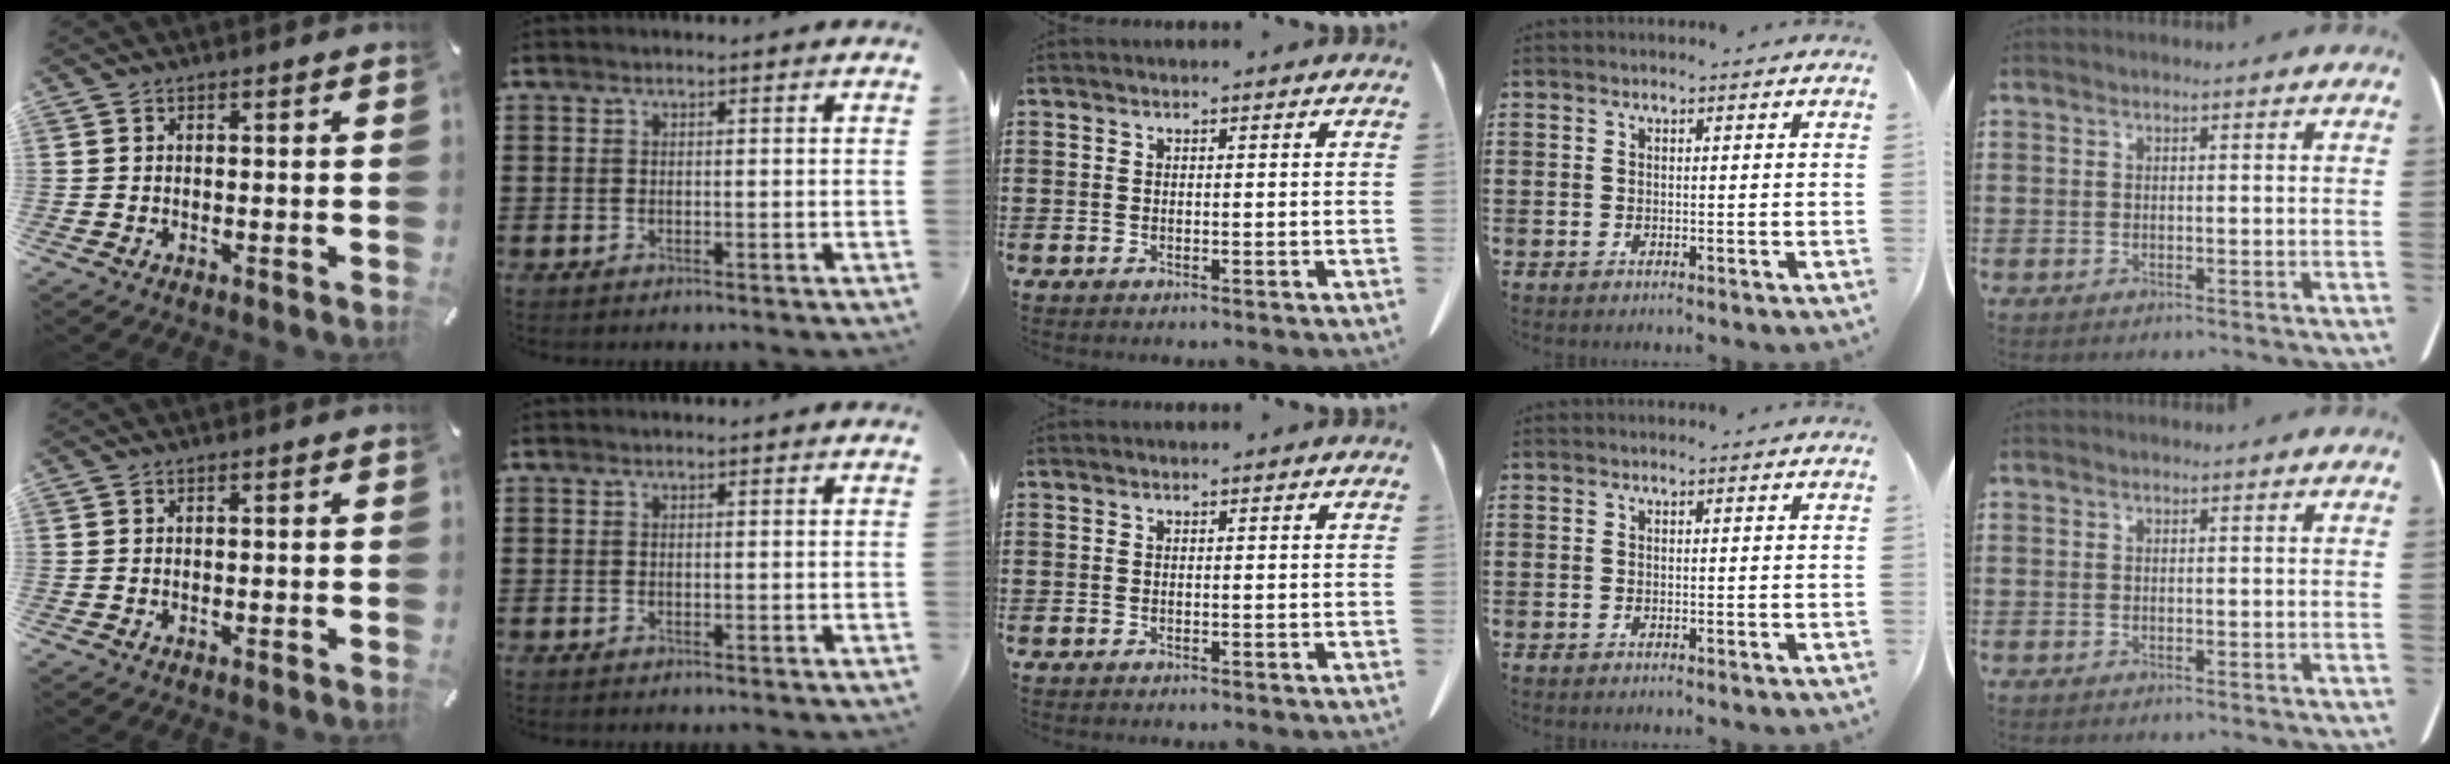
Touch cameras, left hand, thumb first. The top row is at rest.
{}